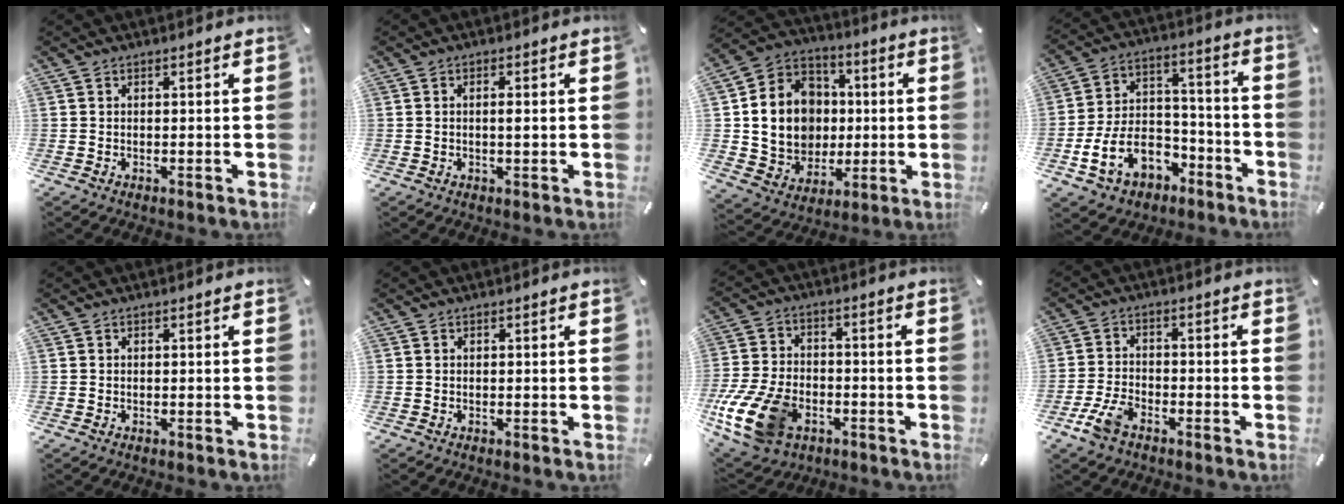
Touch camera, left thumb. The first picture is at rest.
{"total": 1.8, "force": [0.2, 0.5, 1.7], "torque": [-0.034, 0.000, 0.004]}
{"total": 15.6, "force": [0.5, 14.2, 6.4], "torque": [-0.129, 0.001, 0.021]}
{"total": 14.2, "force": [-5.9, 10.5, 7.4], "torque": [-0.145, 0.038, -0.097]}
{"total": 0.0}
{"total": 0.0}
{"total": 16.1, "force": [-6.6, 10.7, 10.1], "torque": [-0.205, 0.039, -0.106]}
{"total": 6.4, "force": [-3.9, 3.7, 3.4], "torque": [-0.083, 0.013, -0.076]}